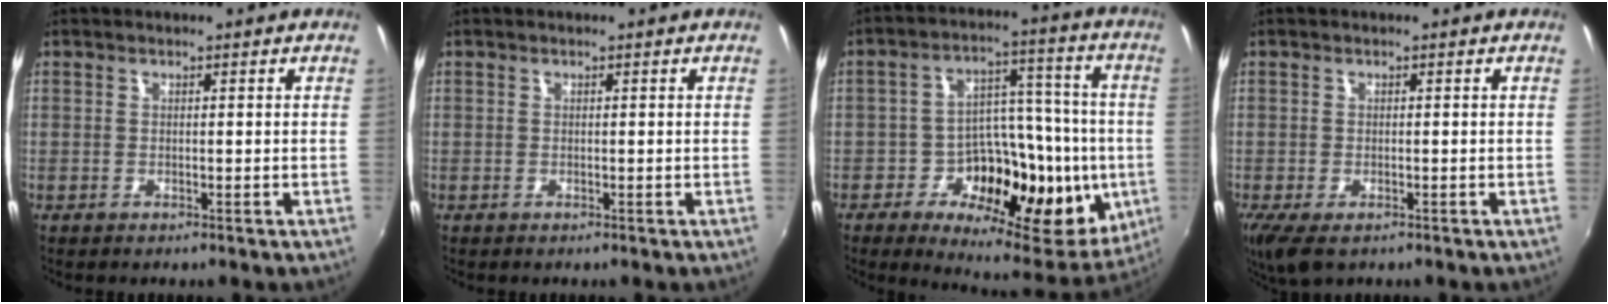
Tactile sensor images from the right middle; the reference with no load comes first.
{"total": 0.0}
{"total": 22.3, "force": [-5.1, 14.0, 16.6], "torque": [-0.253, 0.011, -0.065]}
{"total": 5.9, "force": [-3.4, 2.5, 4.1], "torque": [-0.084, -0.029, -0.052]}